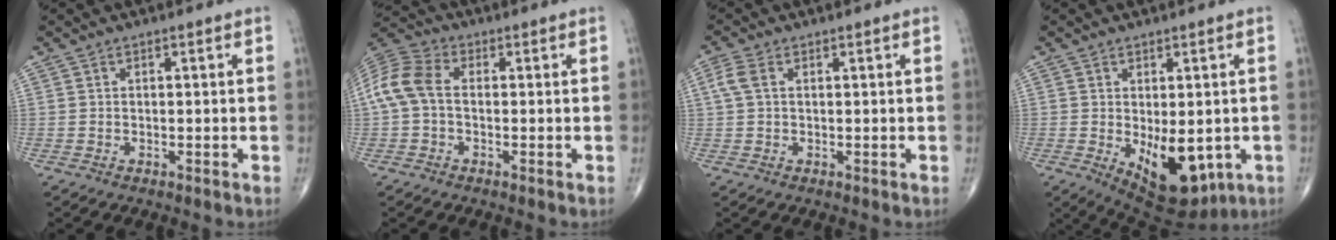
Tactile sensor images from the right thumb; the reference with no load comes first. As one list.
[{"total": 8.8, "force": [-0.1, 5.7, 6.7], "torque": [-0.144, 0.024, -0.013]}, {"total": 3.1, "force": [0.8, 1.9, 2.4], "torque": [-0.070, 0.014, 0.016]}, {"total": 12.9, "force": [-3.0, 6.9, 10.5], "torque": [-0.127, -0.015, -0.021]}]